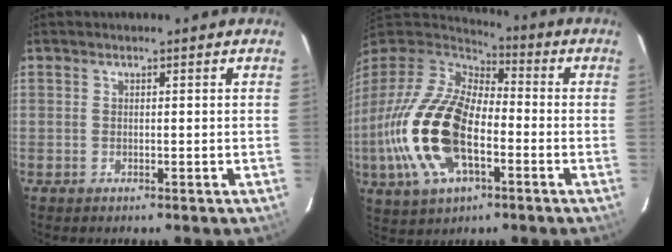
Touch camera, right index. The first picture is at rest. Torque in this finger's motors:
{"motor_torque": [2.14, 0.00, 1.05, 0.21]}